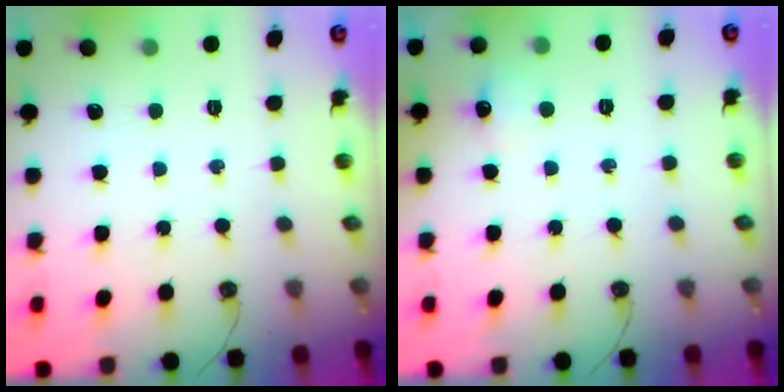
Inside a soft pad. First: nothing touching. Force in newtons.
{"total": 5.3, "press": 5.3, "slide": 0.8}